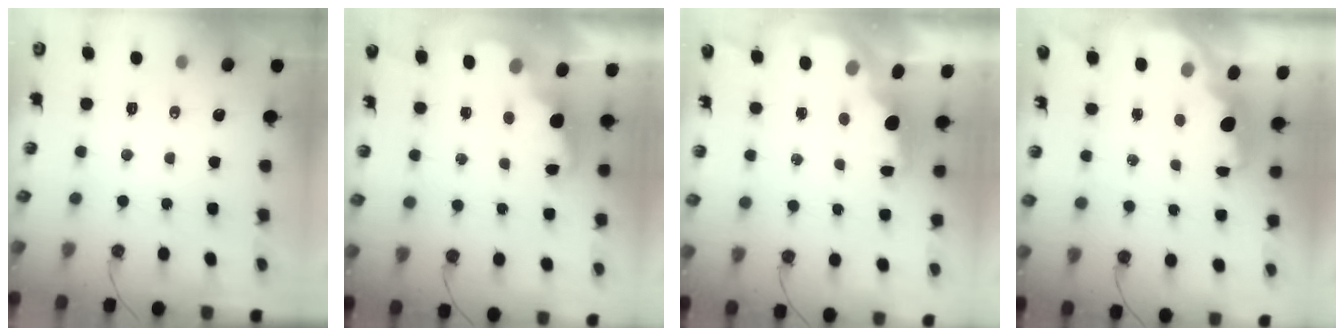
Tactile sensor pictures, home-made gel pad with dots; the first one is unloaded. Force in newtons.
{"total": 2.5, "press": 2.4, "slide": 0.6}
{"total": 1.8, "press": 1.7, "slide": 0.6}
{"total": 2.3, "press": 2.3, "slide": 0.4}